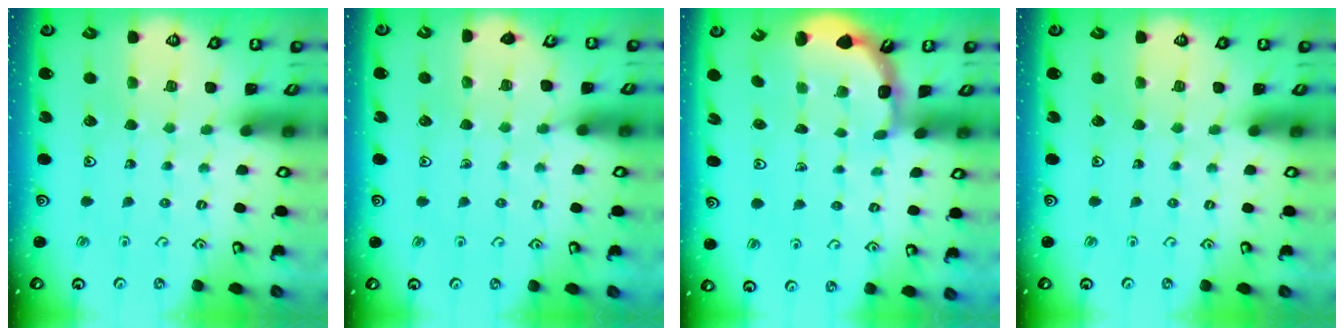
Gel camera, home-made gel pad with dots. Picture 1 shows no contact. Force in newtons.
{"total": 5.2, "press": 4.8, "slide": 2.1}
{"total": 2.1, "press": 1.9, "slide": 0.8}
{"total": 0.0}